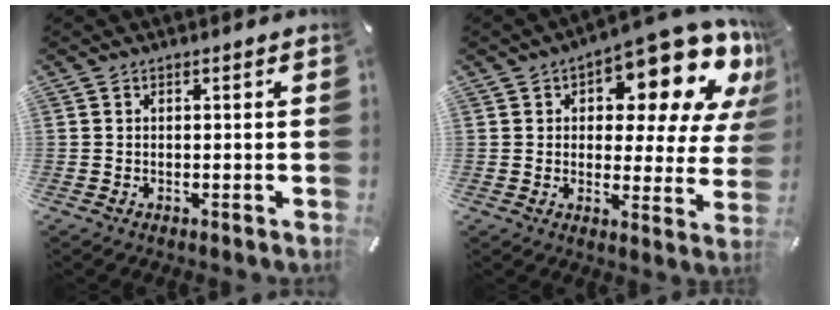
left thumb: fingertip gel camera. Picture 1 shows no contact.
{"total": 16.1, "force": [11.1, 6.3, 9.7], "torque": [-0.124, -0.096, 0.181]}